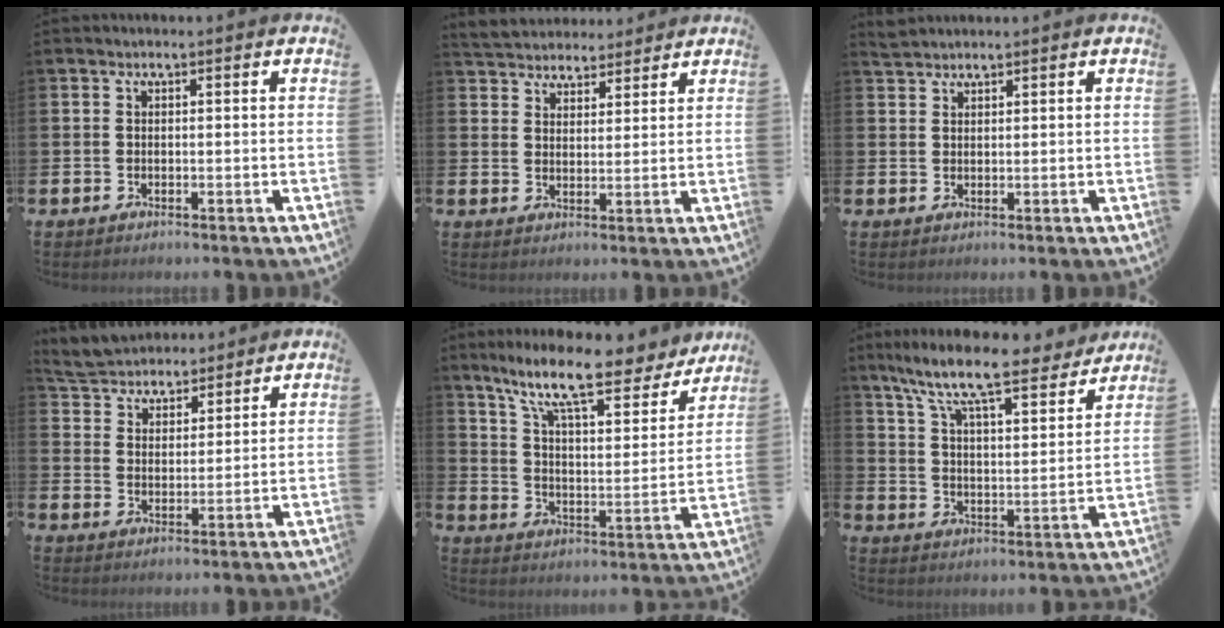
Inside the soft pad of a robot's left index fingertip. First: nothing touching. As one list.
[{"total": 4.6, "force": [4.4, 1.3, -0.4], "torque": [-0.017, -0.020, 0.081]}, {"total": 1.8, "force": [1.8, 0.4, 0.0], "torque": [0.008, -0.002, 0.032]}, {"total": 5.4, "force": [5.2, 1.3, -0.3], "torque": [-0.024, -0.026, 0.095]}, {"total": 11.9, "force": [9.6, 2.6, 6.6], "torque": [-0.142, -0.059, 0.158]}, {"total": 10.3, "force": [9.0, 1.6, 4.7], "torque": [-0.116, -0.066, 0.149]}]